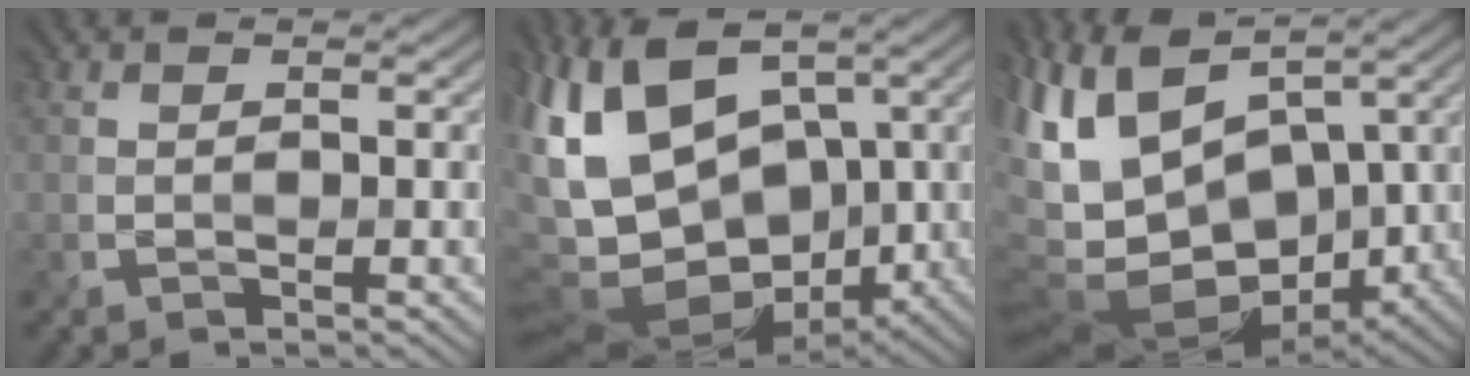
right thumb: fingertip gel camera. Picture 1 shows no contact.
{"total": 16.4, "force": [1.0, 10.5, 12.5], "torque": [-0.247, -0.019, 0.042]}
{"total": 14.6, "force": [3.0, 8.5, 11.4], "torque": [-0.259, -0.008, 0.072]}